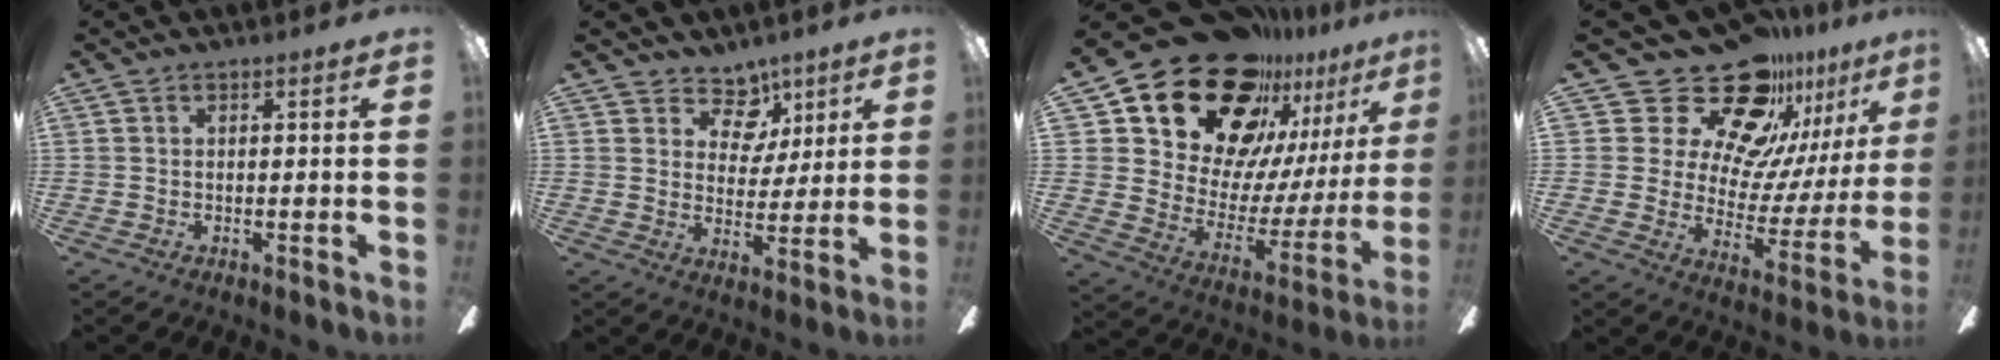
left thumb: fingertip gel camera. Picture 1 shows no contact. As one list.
[{"total": 10.0, "force": [5.9, 7.1, 3.8], "torque": [-0.054, -0.032, 0.111]}, {"total": 24.7, "force": [19.9, 11.5, 9.1], "torque": [-0.167, -0.139, 0.373]}, {"total": 23.4, "force": [18.0, 11.3, 9.9], "torque": [-0.165, -0.127, 0.328]}]